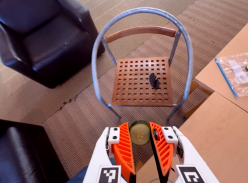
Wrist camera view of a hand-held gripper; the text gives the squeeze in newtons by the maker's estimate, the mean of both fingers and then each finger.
{"total": 8.9, "left": 9.1, "right": 8.7}